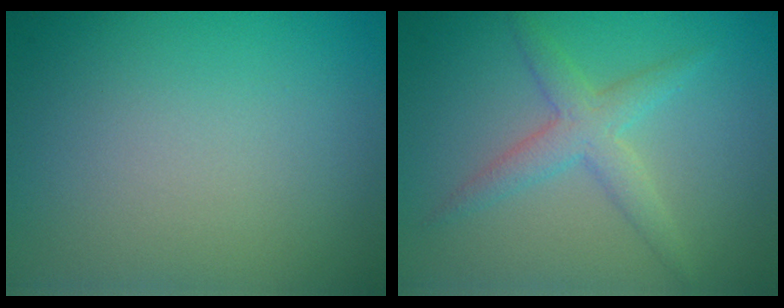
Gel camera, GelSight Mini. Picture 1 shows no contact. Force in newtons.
{"total": 2.9, "press": 2.9, "slide": 0.0}